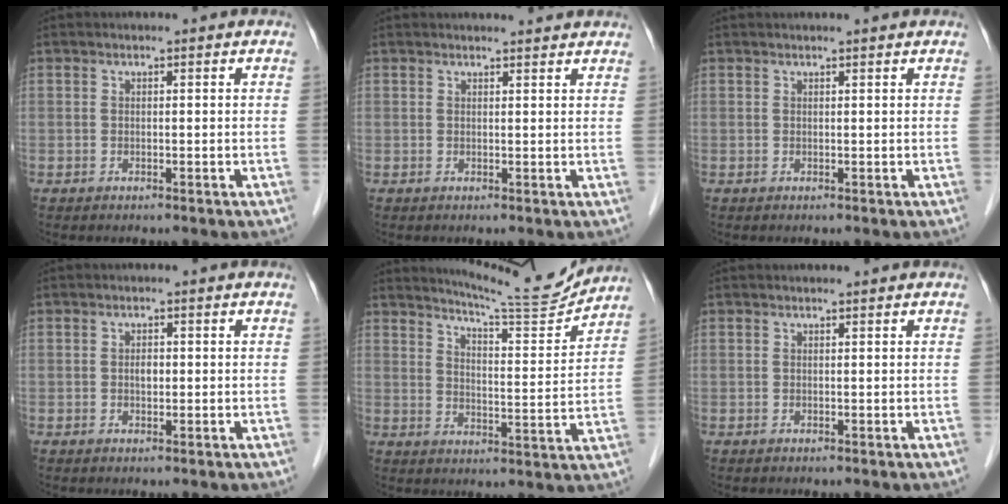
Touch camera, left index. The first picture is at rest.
{"total": 4.5, "force": [4.4, 0.4, 1.0], "torque": [-0.016, 0.014, 0.045]}
{"total": 2.7, "force": [2.5, -0.1, 1.0], "torque": [-0.013, 0.018, 0.031]}
{"total": 1.4, "force": [-0.1, 0.8, 1.1], "torque": [-0.019, 0.002, -0.001]}
{"total": 11.5, "force": [11.3, -0.9, 2.2], "torque": [-0.040, -0.030, 0.160]}
{"total": 0.6, "force": [0.5, -0.1, 0.2], "torque": [-0.004, 0.003, 0.011]}